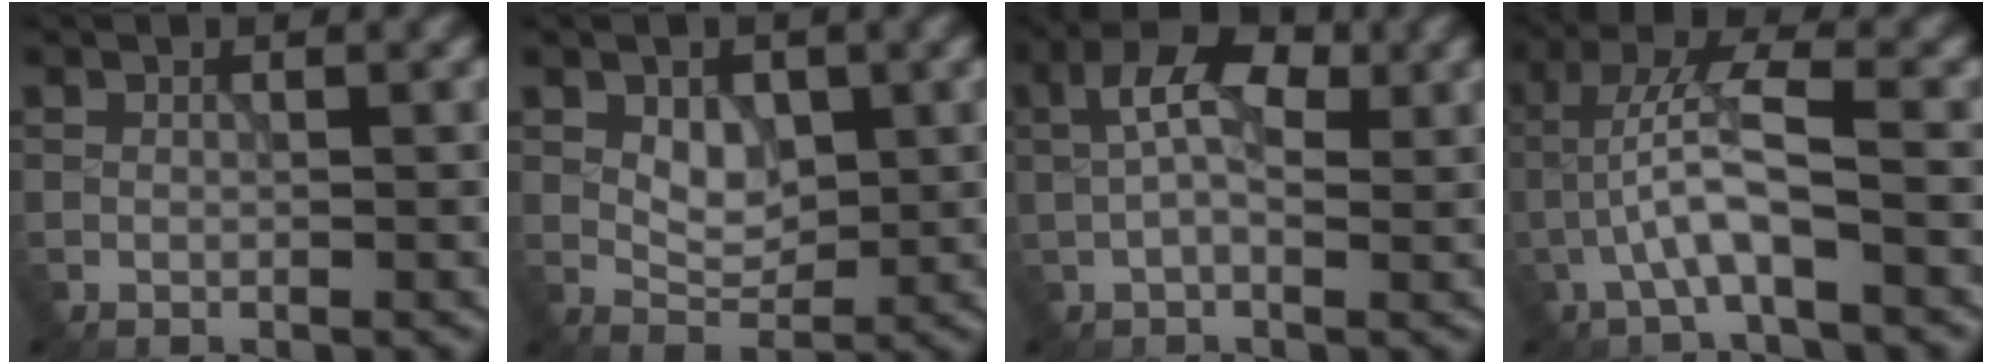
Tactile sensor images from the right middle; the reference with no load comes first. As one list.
[{"total": 2.9, "force": [0.7, 2.0, 2.0], "torque": [-0.033, -0.004, 0.015]}, {"total": 5.5, "force": [1.2, 3.1, 4.5], "torque": [-0.083, 0.014, 0.011]}, {"total": 5.1, "force": [-1.6, 1.1, 4.8], "torque": [-0.093, 0.020, -0.036]}]